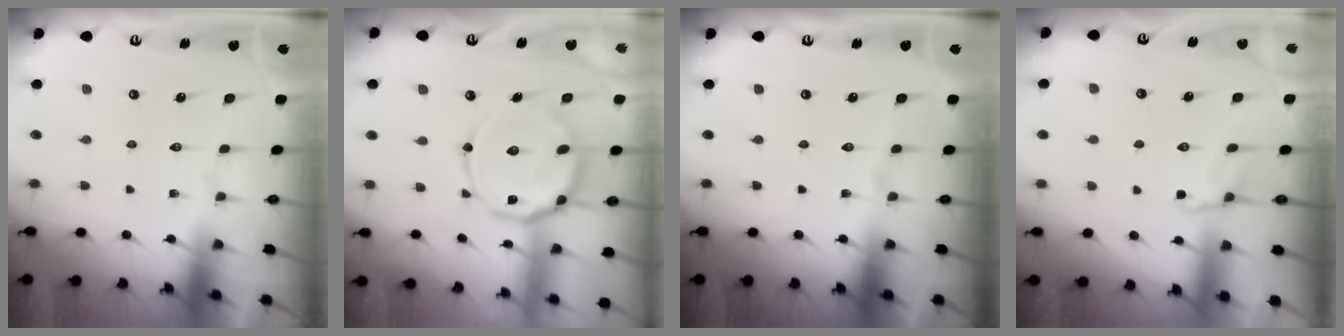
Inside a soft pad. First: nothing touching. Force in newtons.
{"total": 14.2, "press": 14.2, "slide": 0.7}
{"total": 0.0}
{"total": 2.7, "press": 2.1, "slide": 1.7}